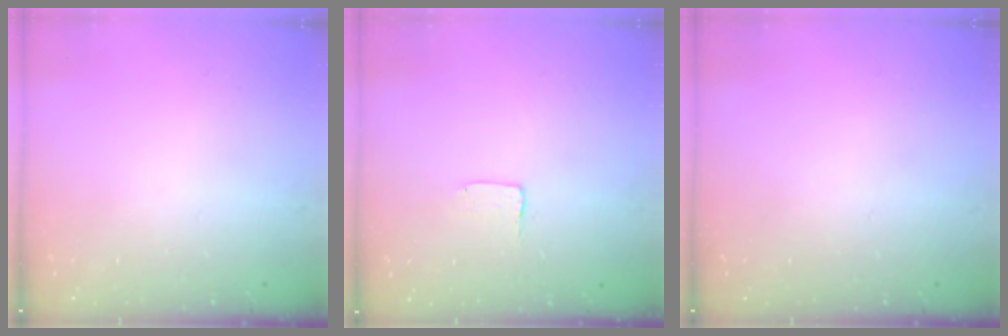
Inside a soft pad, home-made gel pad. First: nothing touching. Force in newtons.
{"total": 1.3, "press": 1.2, "slide": 0.1}
{"total": 0.0}